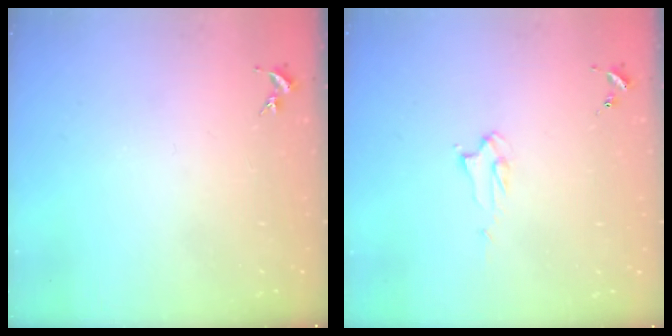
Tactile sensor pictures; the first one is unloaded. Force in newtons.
{"total": 2.2, "press": 2.2, "slide": 0.2}